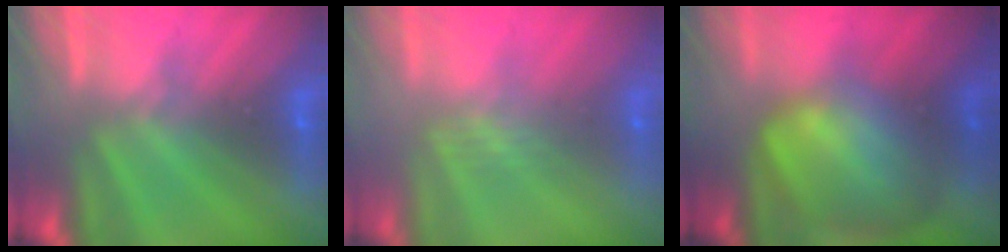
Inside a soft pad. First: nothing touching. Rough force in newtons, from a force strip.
{"total": 2.4}
{"total": 9.4}